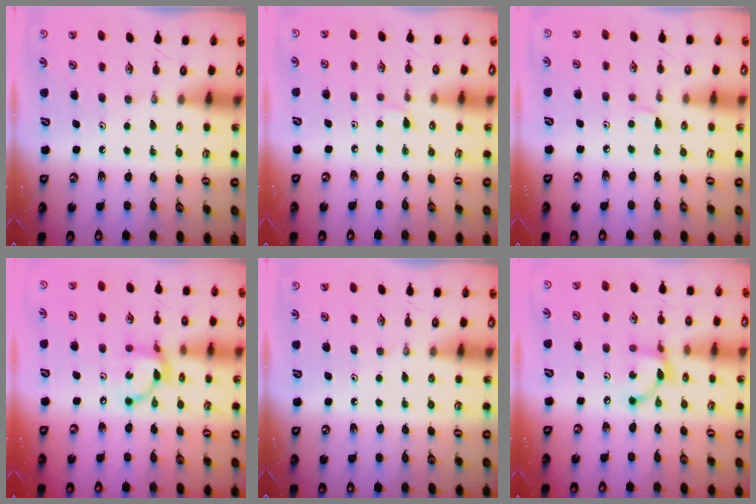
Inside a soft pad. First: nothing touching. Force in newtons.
{"total": 2.8, "press": 2.7, "slide": 0.4}
{"total": 3.7, "press": 3.6, "slide": 0.5}
{"total": 10.4, "press": 10.4, "slide": 0.5}
{"total": 0.0}
{"total": 7.9, "press": 7.9, "slide": 0.2}